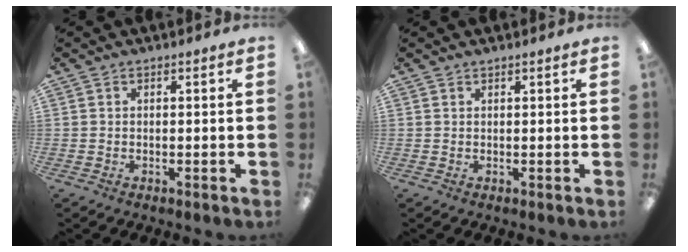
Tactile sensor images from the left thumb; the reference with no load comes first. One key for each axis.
{"total": 0.5, "fx": 0.5, "fy": 0.0, "fz": 0.1, "tx": -0.001, "ty": 0.000, "tz": 0.010}